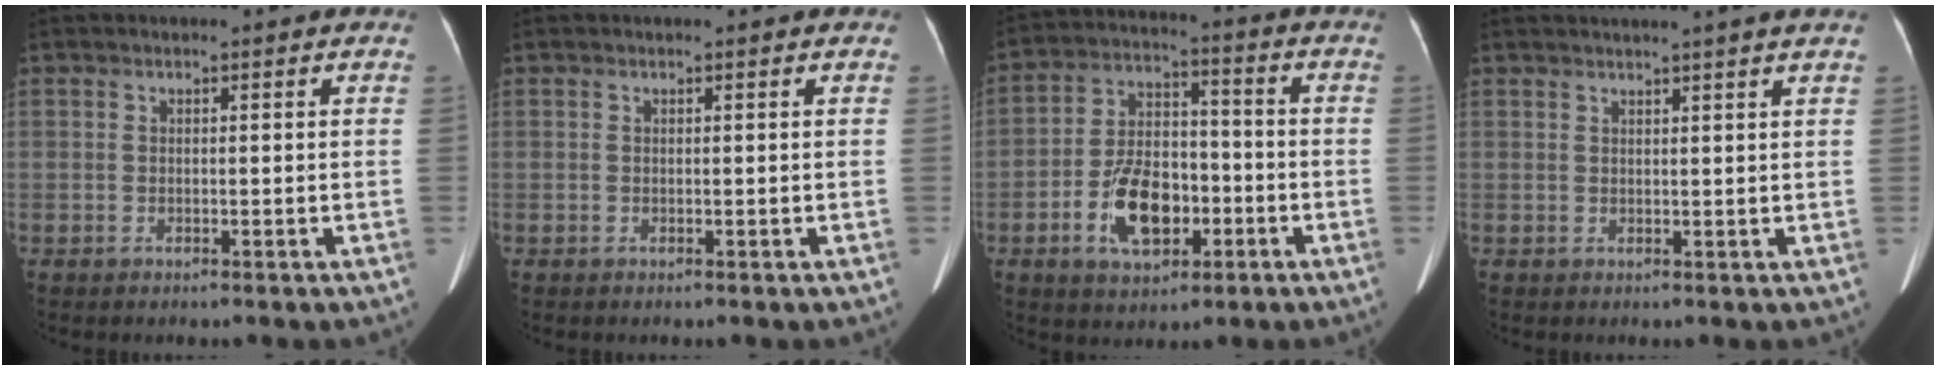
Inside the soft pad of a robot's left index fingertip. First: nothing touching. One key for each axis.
{"total": 0.0}
{"total": 11.2, "fx": -4.1, "fy": 6.0, "fz": 8.5, "tx": -0.172, "ty": 0.015, "tz": -0.067}
{"total": 5.5, "fx": 4.8, "fy": -1.2, "fz": 2.6, "tx": -0.032, "ty": 0.017, "tz": 0.053}